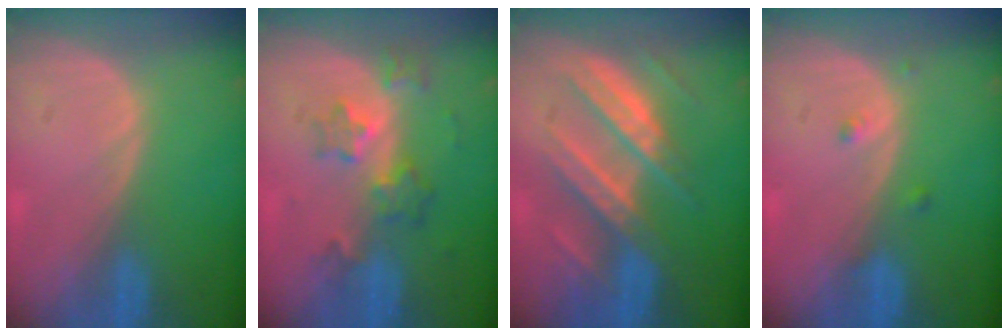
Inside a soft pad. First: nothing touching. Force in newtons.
{"total": 6.1, "press": 5.5, "slide": 2.7}
{"total": 8.6, "press": 8.6, "slide": 0.5}
{"total": 1.3, "press": 1.3, "slide": 0.0}